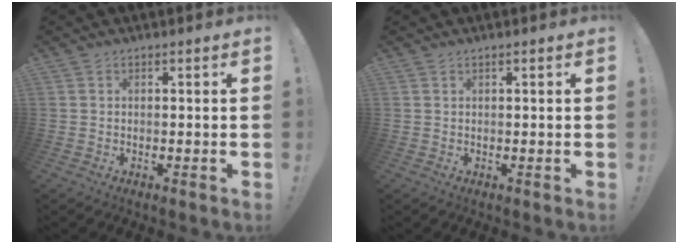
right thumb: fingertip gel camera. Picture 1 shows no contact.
{"total": 0.8, "force": [0.5, 0.0, 0.6], "torque": [-0.009, -0.001, 0.008]}